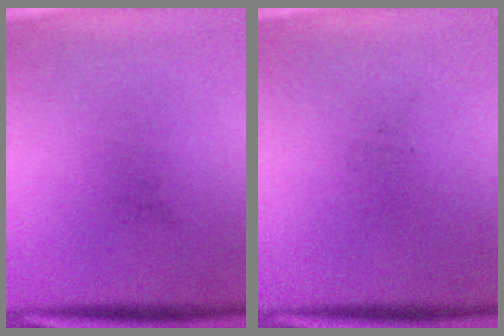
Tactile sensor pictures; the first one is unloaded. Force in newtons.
{"total": 0.0}